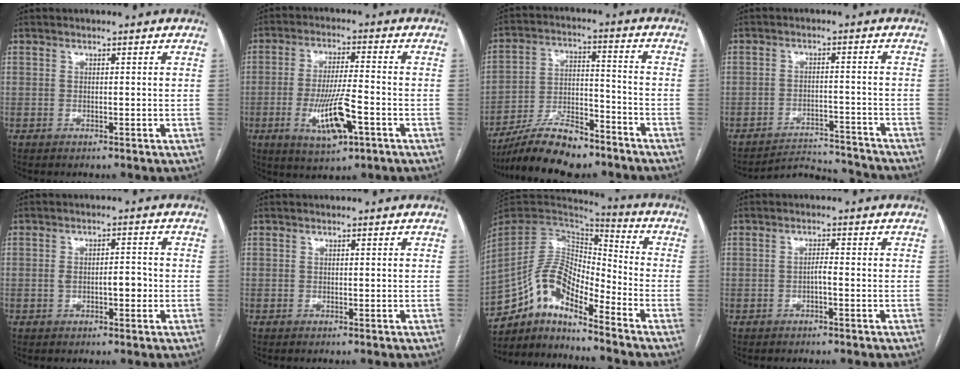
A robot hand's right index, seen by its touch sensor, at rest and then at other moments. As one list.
[{"total": 9.9, "force": [-3.6, 1.8, 9.0], "torque": [-0.170, -0.010, -0.059]}, {"total": 13.1, "force": [-10.9, 3.3, 6.3], "torque": [-0.114, 0.009, -0.193]}, {"total": 8.1, "force": [-7.9, 0.1, -1.4], "torque": [0.017, 0.017, -0.120]}, {"total": 3.8, "force": [-0.7, 1.5, 3.4], "torque": [-0.062, 0.012, -0.008]}, {"total": 0.0}, {"total": 12.7, "force": [-9.7, 3.4, 7.4], "torque": [-0.143, 0.033, -0.181]}, {"total": 1.3, "force": [-0.5, 0.1, 1.2], "torque": [-0.019, 0.003, -0.010]}]